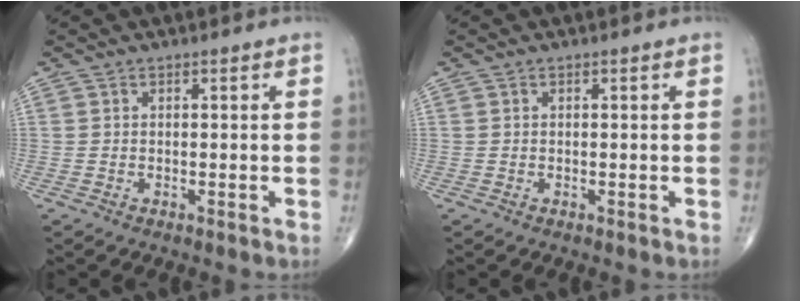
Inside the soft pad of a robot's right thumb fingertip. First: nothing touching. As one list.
[{"total": 0.0}]